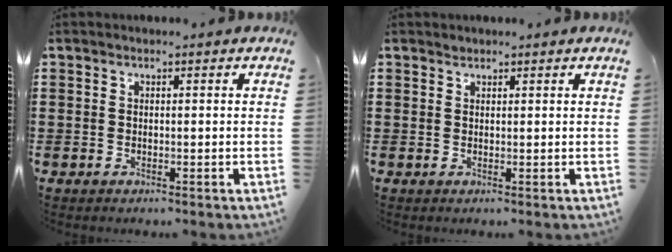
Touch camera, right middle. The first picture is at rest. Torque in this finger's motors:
{"motor_torque": [0.27, -0.25, -0.02, -0.01]}